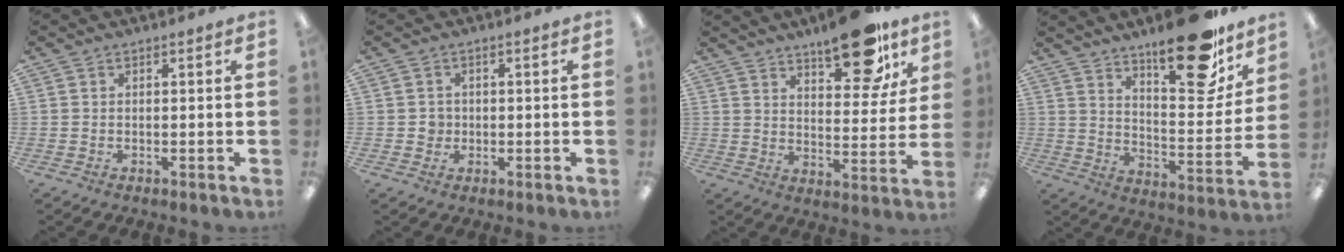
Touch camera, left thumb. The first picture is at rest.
{"total": 2.3, "force": [-0.1, 2.2, 0.5], "torque": [-0.005, 0.002, -0.006]}
{"total": 16.3, "force": [11.7, 6.2, 9.5], "torque": [-0.120, -0.070, 0.193]}
{"total": 22.1, "force": [16.3, 7.7, 12.9], "torque": [-0.176, -0.113, 0.267]}